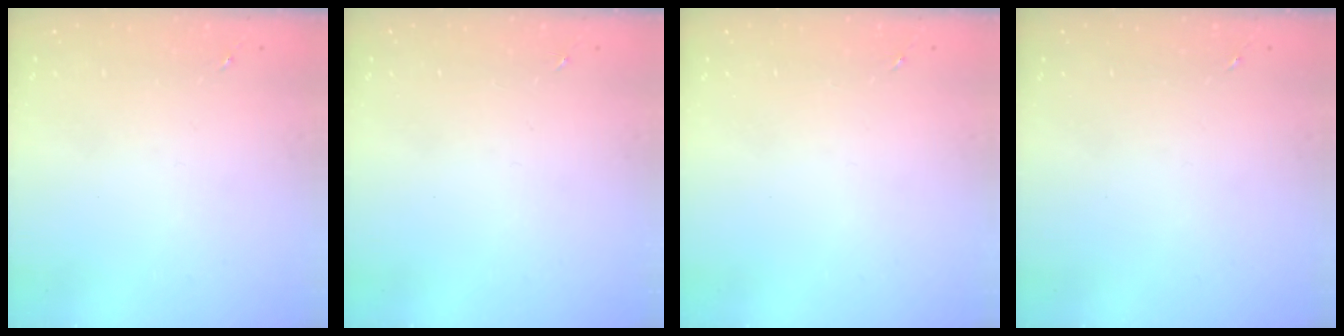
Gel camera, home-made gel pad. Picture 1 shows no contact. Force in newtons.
{"total": 0.0}
{"total": 0.0}
{"total": 0.0}